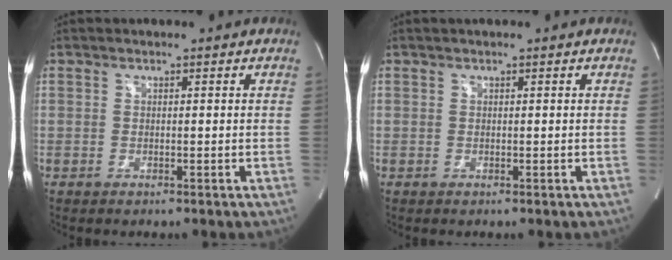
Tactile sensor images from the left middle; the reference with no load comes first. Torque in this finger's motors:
{"motor_torque": [0.12, -0.05, -0.06, 0.01]}